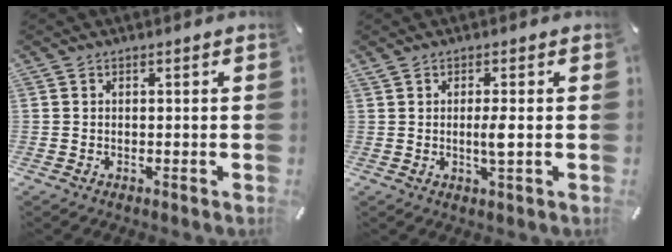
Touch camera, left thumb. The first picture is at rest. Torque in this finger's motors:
{"motor_torque": [0.74, 0.88, 0.27, -0.32, 0.01]}